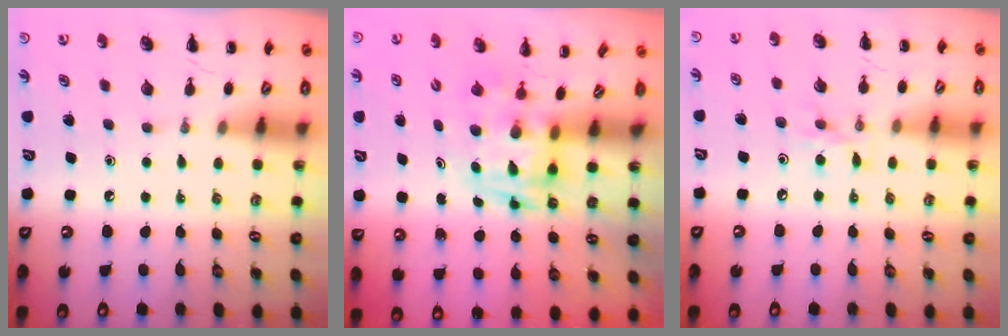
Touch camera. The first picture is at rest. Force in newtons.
{"total": 3.4, "press": 3.3, "slide": 0.6}
{"total": 5.2, "press": 5.1, "slide": 1.2}